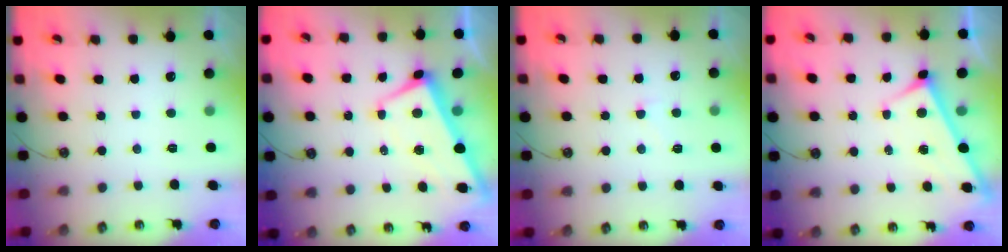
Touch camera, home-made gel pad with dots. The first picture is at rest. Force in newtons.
{"total": 1.2, "press": 0.3, "slide": 1.1}
{"total": 4.7, "press": 4.6, "slide": 0.7}
{"total": 3.2, "press": 3.2, "slide": 0.3}